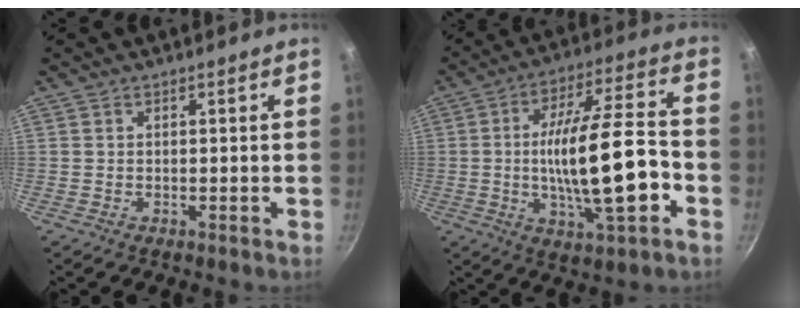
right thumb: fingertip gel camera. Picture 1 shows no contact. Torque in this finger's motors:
{"motor_torque": [1.27, 3.65, 1.89, -0.06, 0.62]}